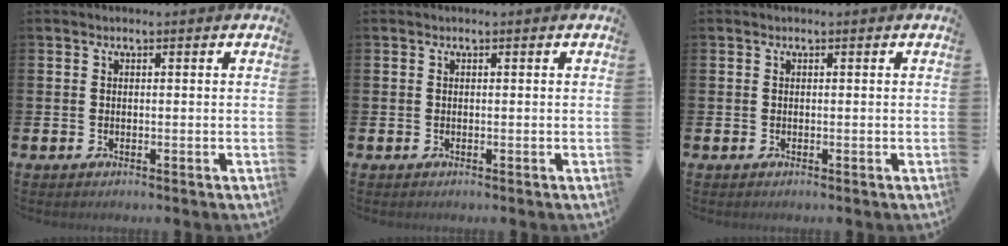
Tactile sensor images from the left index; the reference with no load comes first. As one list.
[{"total": 0.0}, {"total": 0.0}]